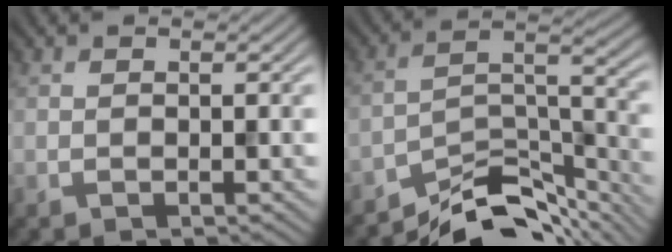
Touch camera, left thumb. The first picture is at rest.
{"total": 10.2, "force": [-9.1, 2.8, 3.8], "torque": [-0.059, 0.001, -0.159]}